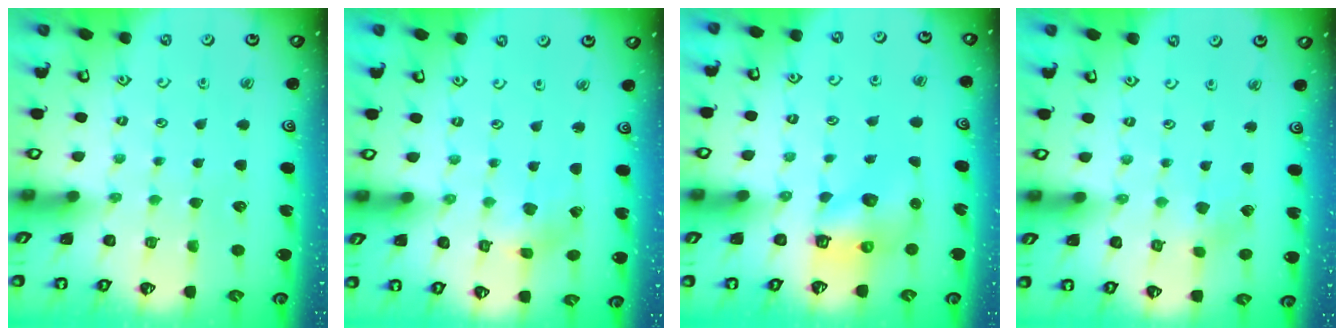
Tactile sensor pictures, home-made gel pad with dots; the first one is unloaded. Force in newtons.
{"total": 1.3, "press": 1.3, "slide": 0.2}
{"total": 7.3, "press": 7.2, "slide": 1.0}
{"total": 2.2, "press": 2.2, "slide": 0.1}